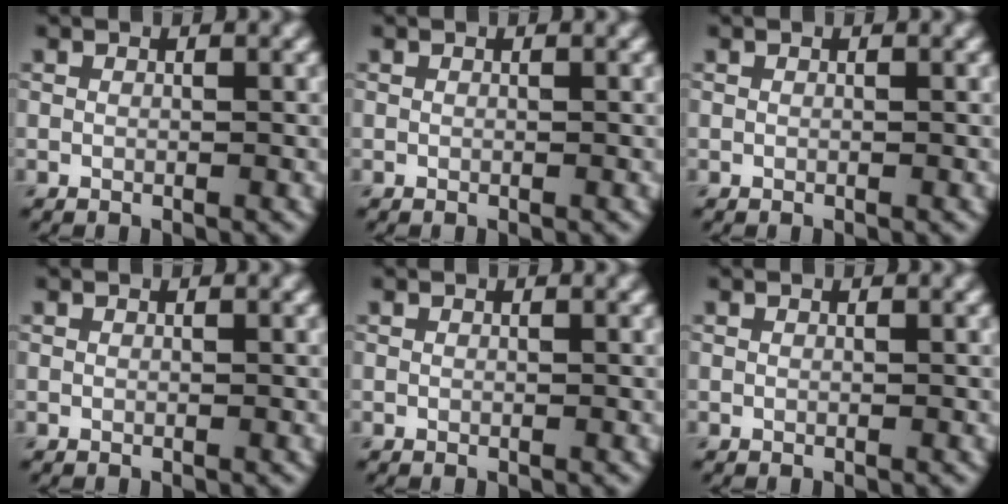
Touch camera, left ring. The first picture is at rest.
{"total": 0.0}
{"total": 0.0}
{"total": 0.0}
{"total": 0.0}
{"total": 0.0}